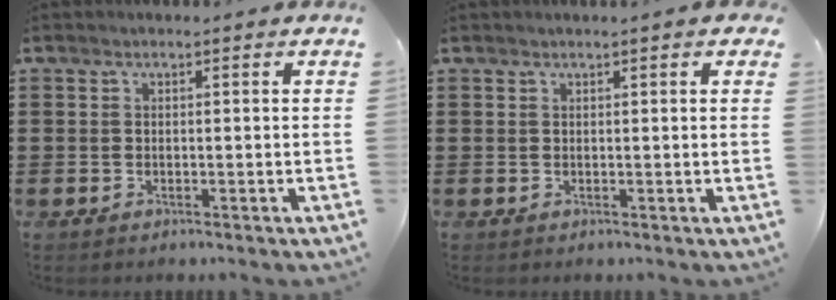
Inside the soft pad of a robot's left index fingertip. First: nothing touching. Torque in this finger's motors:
{"motor_torque": [2.14, 0.00, 0.54, 0.08]}